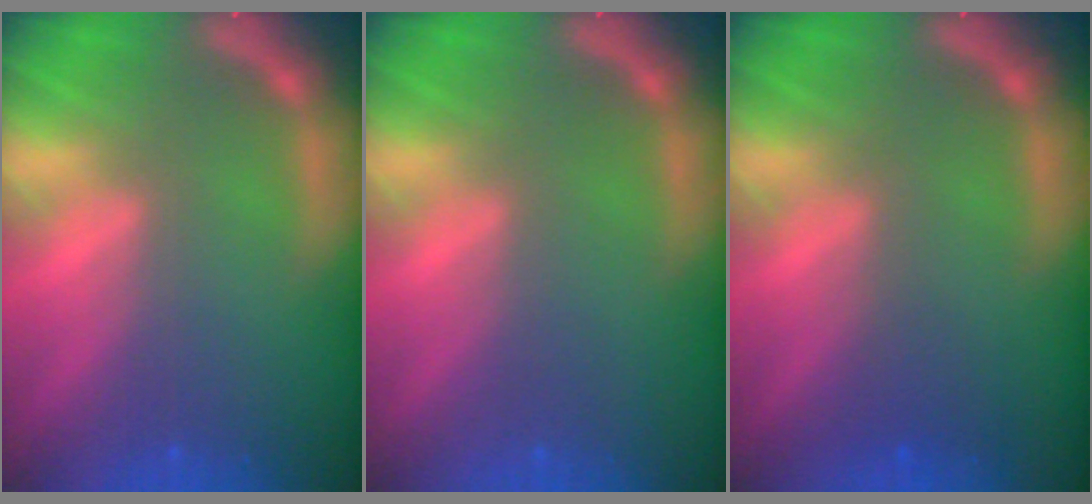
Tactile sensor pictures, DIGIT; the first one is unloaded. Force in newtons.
{"total": 0.0}
{"total": 1.0}